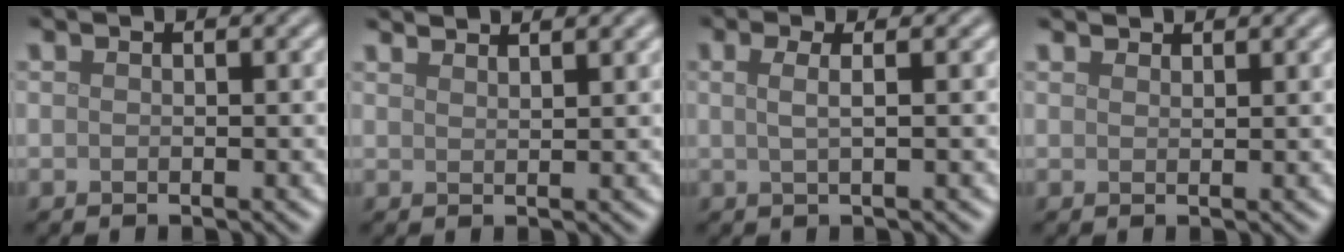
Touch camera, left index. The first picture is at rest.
{"total": 3.1, "force": [2.8, 0.7, 1.1], "torque": [0.003, 0.006, 0.026]}
{"total": 2.3, "force": [0.6, 1.0, 2.0], "torque": [-0.029, -0.001, -0.008]}
{"total": 1.6, "force": [1.5, 0.4, 0.2], "torque": [-0.008, 0.001, 0.024]}